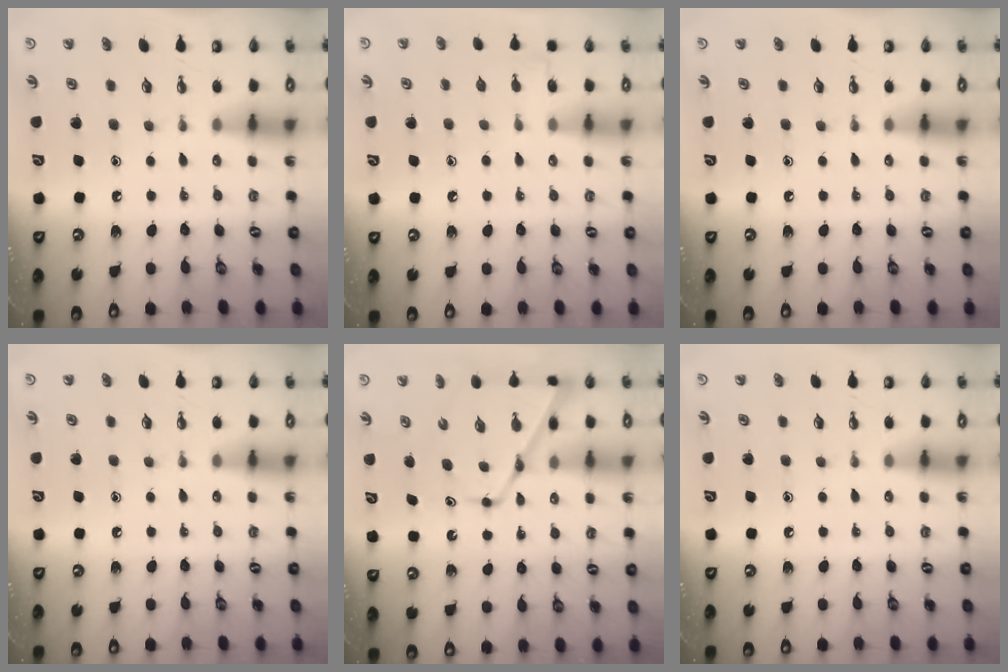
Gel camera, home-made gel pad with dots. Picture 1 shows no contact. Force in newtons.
{"total": 5.0, "press": 4.9, "slide": 0.5}
{"total": 0.0}
{"total": 0.0}
{"total": 12.8, "press": 12.8, "slide": 1.1}
{"total": 0.0}